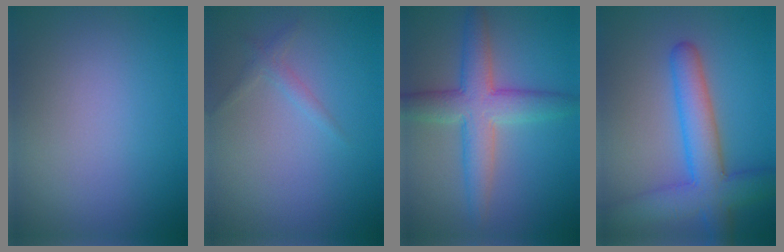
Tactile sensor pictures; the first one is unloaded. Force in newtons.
{"total": 1.1, "press": 1.1, "slide": 0.1}
{"total": 5.4, "press": 5.4, "slide": 0.1}
{"total": 6.6, "press": 6.6, "slide": 0.4}